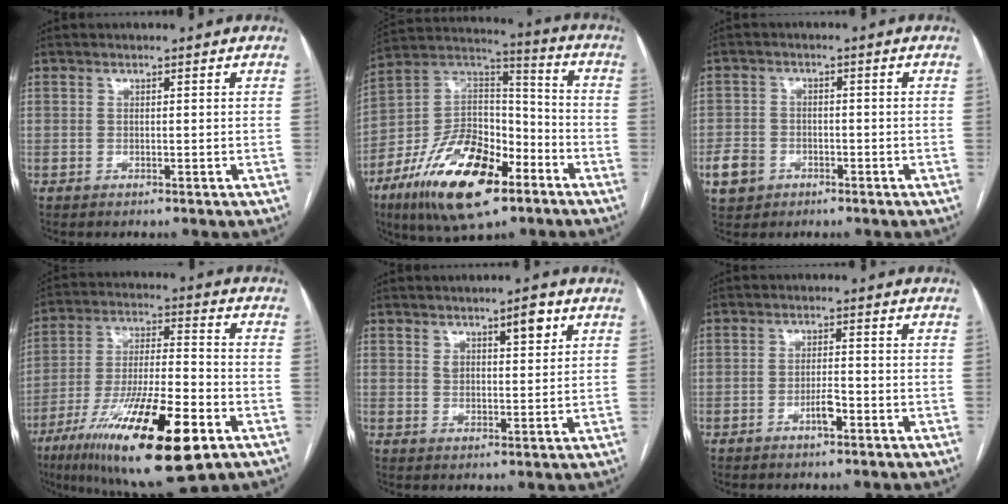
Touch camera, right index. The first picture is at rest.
{"total": 21.8, "force": [-12.2, 9.0, 15.6], "torque": [-0.312, 0.007, -0.216]}
{"total": 5.0, "force": [-2.4, 4.1, 1.6], "torque": [-0.037, 0.009, -0.035]}
{"total": 21.8, "force": [-11.3, 3.8, 18.2], "torque": [-0.311, -0.034, -0.188]}
{"total": 4.9, "force": [2.9, 1.7, 3.6], "torque": [-0.060, 0.003, 0.047]}
{"total": 2.7, "force": [-1.4, 0.5, 2.3], "torque": [-0.041, 0.000, -0.025]}